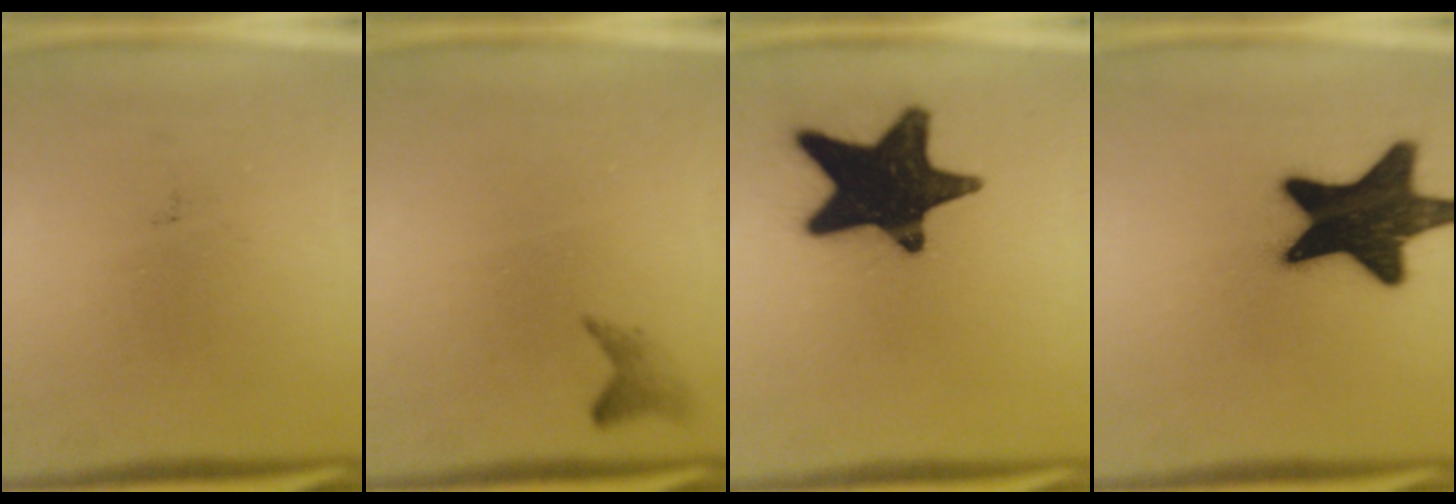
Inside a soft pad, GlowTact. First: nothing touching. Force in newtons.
{"total": 1.4}
{"total": 19.6}
{"total": 20.2}